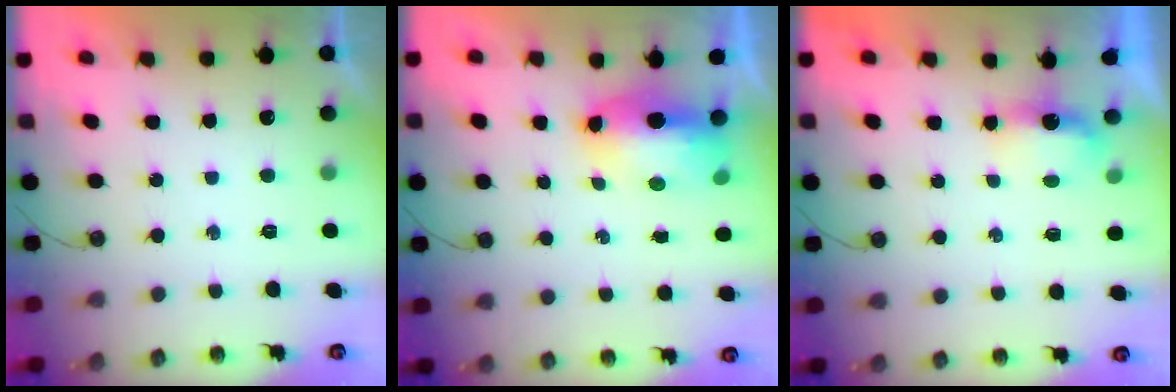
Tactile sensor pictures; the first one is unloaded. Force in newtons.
{"total": 9.4, "press": 9.2, "slide": 2.2}
{"total": 3.8, "press": 3.7, "slide": 0.6}